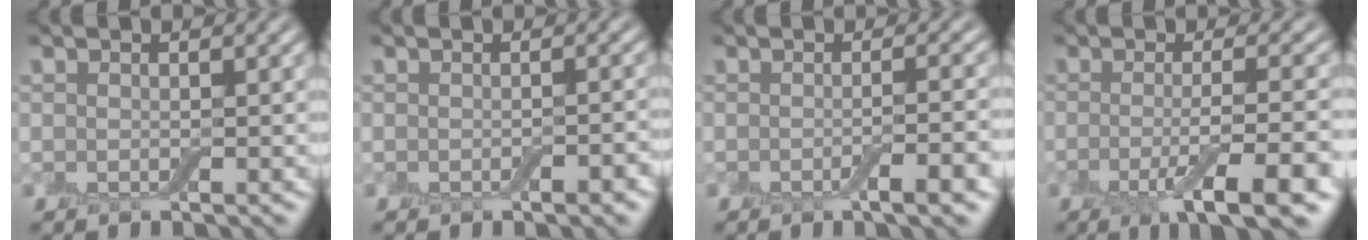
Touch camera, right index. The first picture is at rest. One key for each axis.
{"total": 1.4, "fx": -0.6, "fy": 0.4, "fz": 1.2, "tx": -0.016, "ty": 0.000, "tz": -0.007}
{"total": 3.5, "fx": -1.4, "fy": 0.8, "fz": 3.1, "tx": -0.040, "ty": 0.003, "tz": -0.025}
{"total": 7.3, "fx": -3.1, "fy": 1.5, "fz": 6.4, "tx": -0.095, "ty": -0.005, "tz": -0.053}